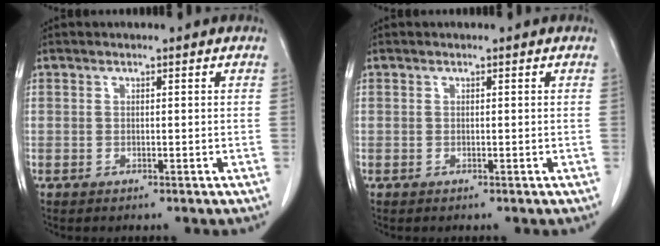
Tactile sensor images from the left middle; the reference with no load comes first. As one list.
[{"total": 0.0}]